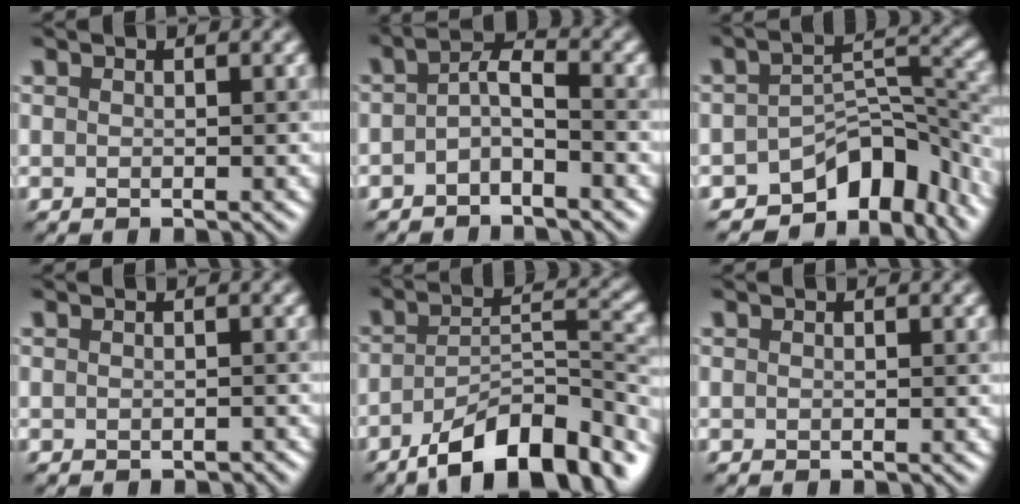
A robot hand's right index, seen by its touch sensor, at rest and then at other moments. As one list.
[{"total": 2.3, "force": [-1.1, 0.8, 1.9], "torque": [-0.035, 0.015, -0.024]}, {"total": 7.9, "force": [-5.6, 3.9, 4.0], "torque": [-0.027, 0.004, -0.093]}, {"total": 0.8, "force": [-0.7, 0.1, 0.2], "torque": [0.001, 0.003, -0.013]}, {"total": 10.9, "force": [-7.3, 3.5, 7.3], "torque": [-0.105, 0.013, -0.126]}, {"total": 0.0}]